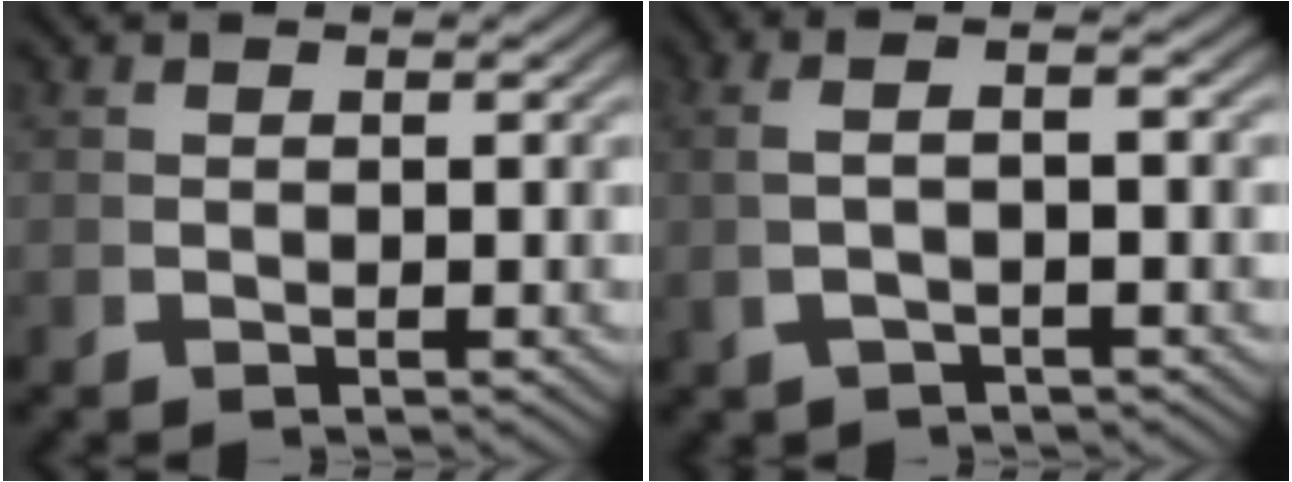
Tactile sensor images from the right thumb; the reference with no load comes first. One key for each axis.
{"total": 3.0, "fx": 0.0, "fy": 0.7, "fz": 3.0, "tx": -0.060, "ty": 0.012, "tz": 0.002}